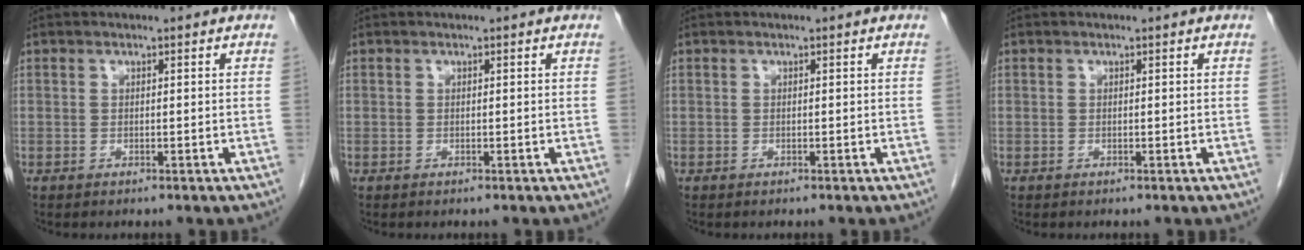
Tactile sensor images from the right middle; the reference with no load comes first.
{"total": 0.0}
{"total": 0.0}
{"total": 0.0}